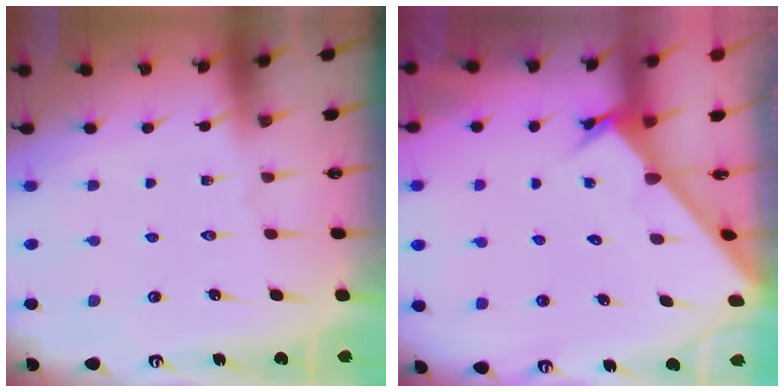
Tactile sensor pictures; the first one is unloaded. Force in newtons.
{"total": 2.8, "press": 2.8, "slide": 0.3}